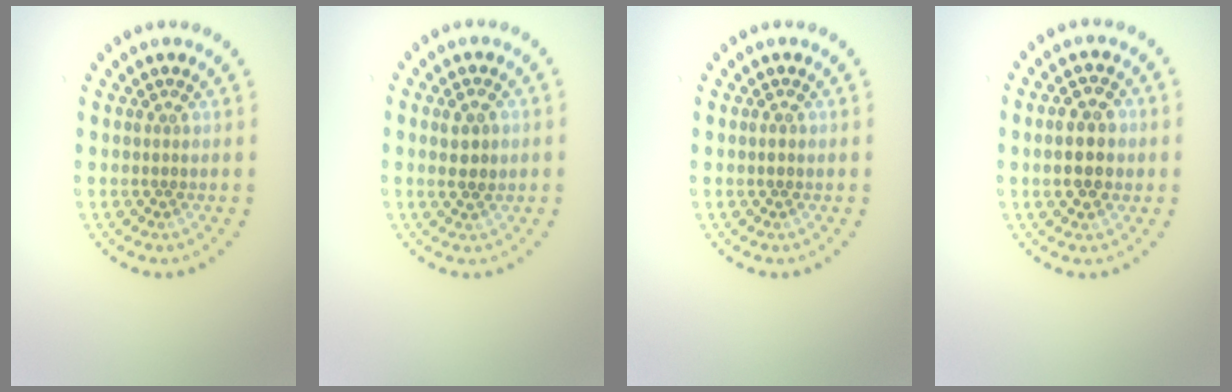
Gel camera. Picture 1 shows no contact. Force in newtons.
{"total": 2.3, "press": 2.2, "slide": 0.4}
{"total": 0.9, "press": 0.9, "slide": 0.1}
{"total": 4.5, "press": 4.5, "slide": 0.2}